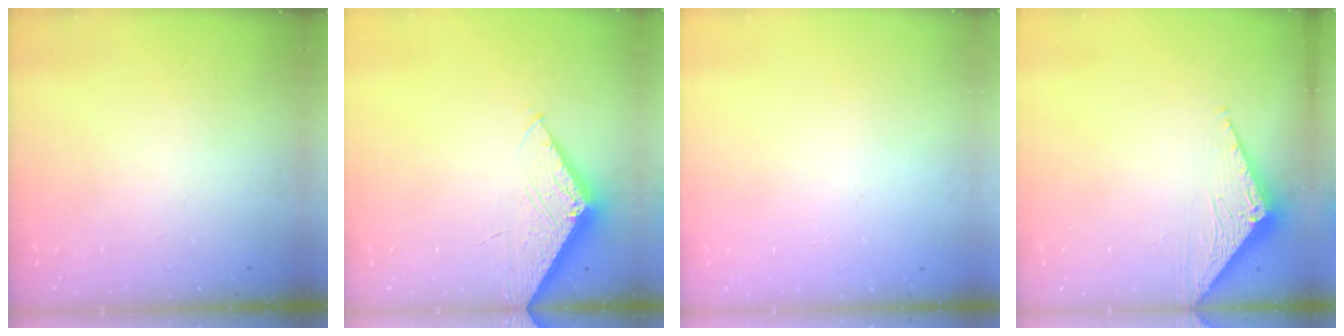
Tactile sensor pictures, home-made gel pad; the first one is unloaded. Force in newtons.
{"total": 6.1, "press": 6.1, "slide": 0.5}
{"total": 0.0}
{"total": 3.3, "press": 3.3, "slide": 0.2}